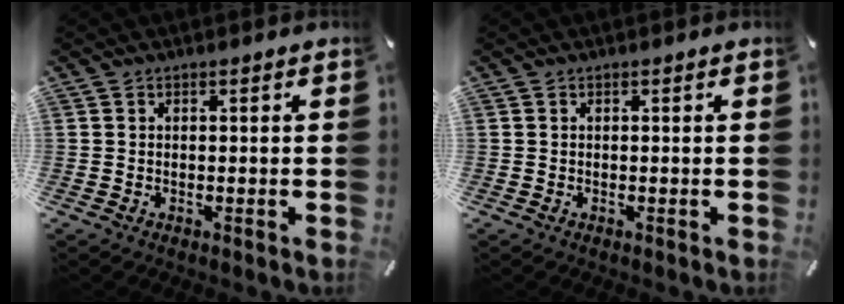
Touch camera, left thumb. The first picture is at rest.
{"total": 0.0}